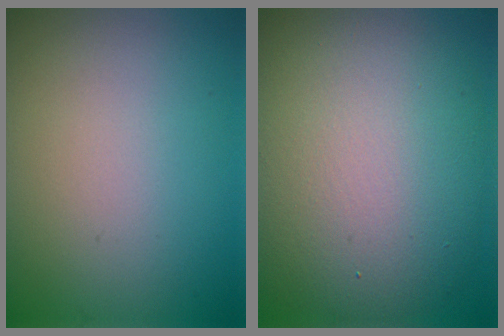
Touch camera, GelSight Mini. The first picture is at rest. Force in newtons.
{"total": 12.4, "press": 12.4, "slide": 0.9}